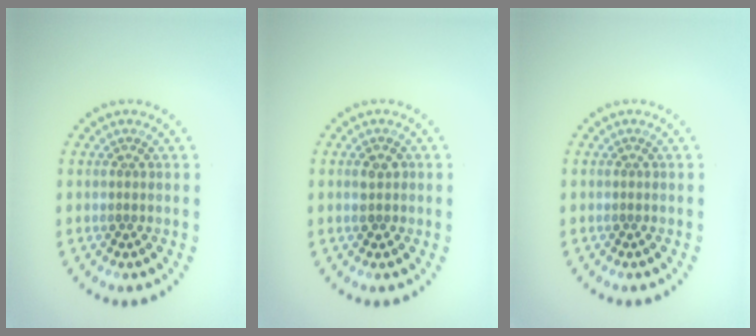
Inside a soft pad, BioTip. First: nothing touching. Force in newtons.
{"total": 1.5, "press": 1.5, "slide": 0.2}
{"total": 0.0}